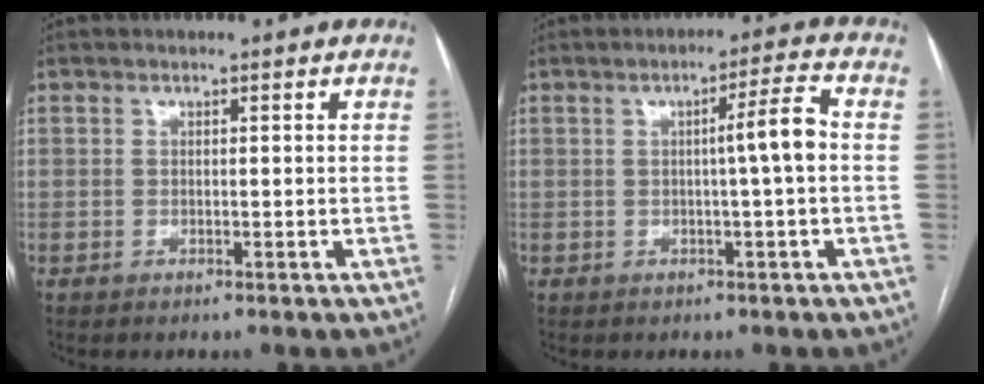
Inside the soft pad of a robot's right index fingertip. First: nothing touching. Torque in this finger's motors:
{"motor_torque": [0.82, 0.15, 0.43, 0.09]}